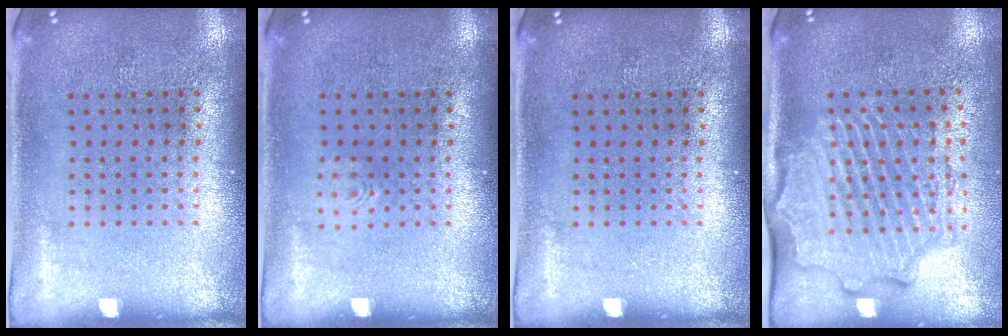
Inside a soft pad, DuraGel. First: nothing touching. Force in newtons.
{"total": 0.6, "press": 0.6, "slide": 0.2}
{"total": 0.0}
{"total": 2.6, "press": 2.3, "slide": 1.2}